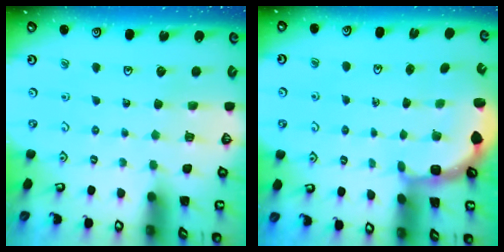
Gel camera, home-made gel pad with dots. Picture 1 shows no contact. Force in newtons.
{"total": 2.8, "press": 2.3, "slide": 1.7}